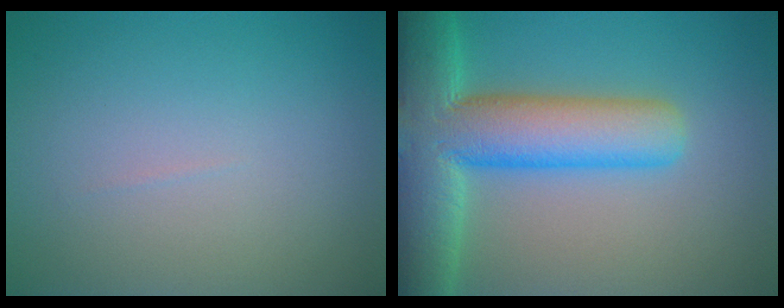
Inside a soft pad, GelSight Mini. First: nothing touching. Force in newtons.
{"total": 11.5, "press": 11.4, "slide": 0.7}